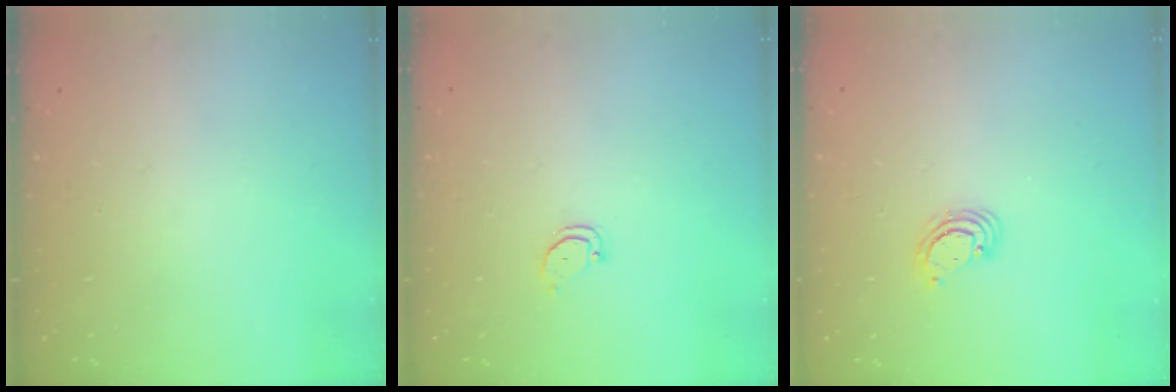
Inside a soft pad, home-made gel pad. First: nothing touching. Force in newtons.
{"total": 2.5, "press": 2.5, "slide": 0.3}
{"total": 2.4, "press": 2.4, "slide": 0.2}